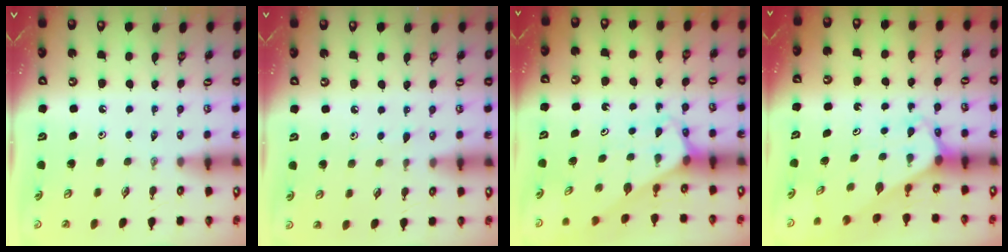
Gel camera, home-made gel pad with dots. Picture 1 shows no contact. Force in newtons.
{"total": 3.9, "press": 3.9, "slide": 0.4}
{"total": 3.0, "press": 3.0, "slide": 0.2}
{"total": 2.8, "press": 2.8, "slide": 0.2}